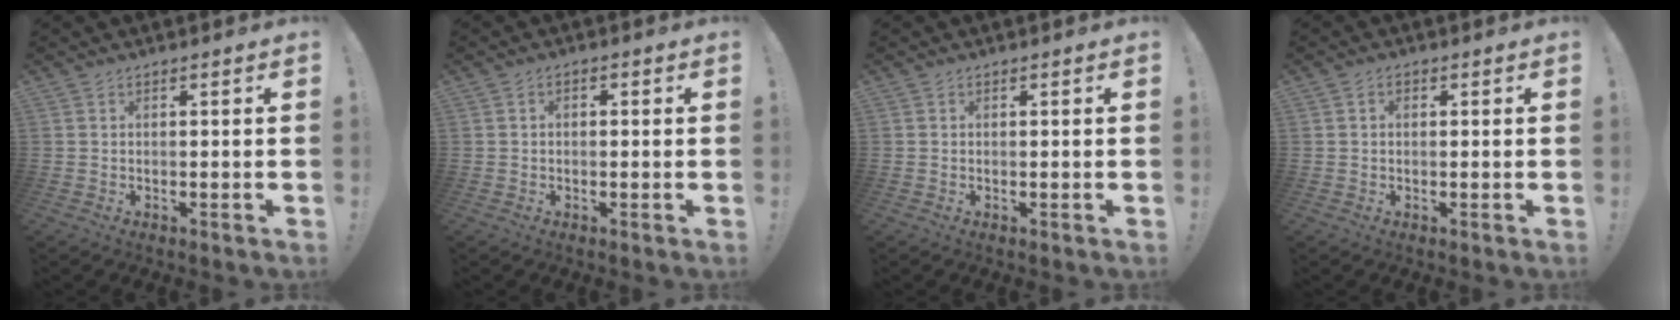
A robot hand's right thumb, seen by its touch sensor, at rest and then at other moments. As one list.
[{"total": 1.3, "force": [-0.7, 0.9, 0.8], "torque": [-0.012, 0.005, -0.012]}, {"total": 0.0}, {"total": 1.3, "force": [0.0, 1.0, 0.8], "torque": [-0.010, 0.003, -0.002]}]